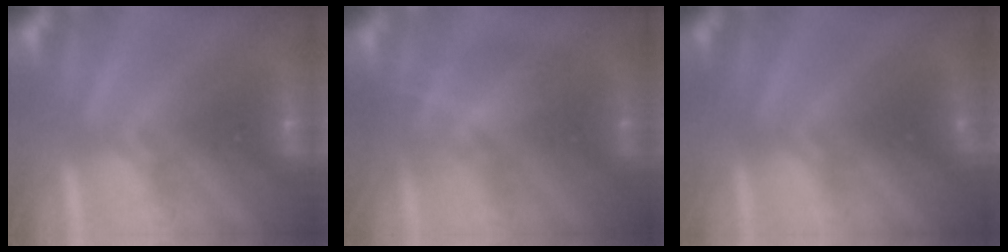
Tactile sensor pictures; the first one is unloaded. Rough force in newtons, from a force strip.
{"total": 2.8}
{"total": 2.0}